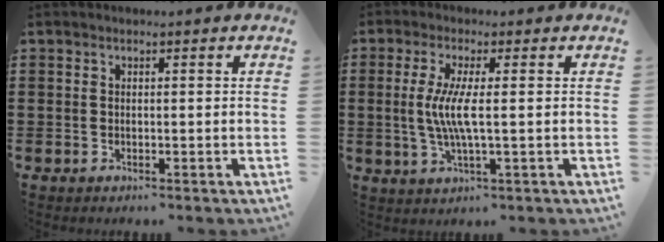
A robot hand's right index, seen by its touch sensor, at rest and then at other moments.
{"total": 5.5, "force": [0.1, 0.2, 5.5], "torque": [-0.116, -0.012, -0.006]}